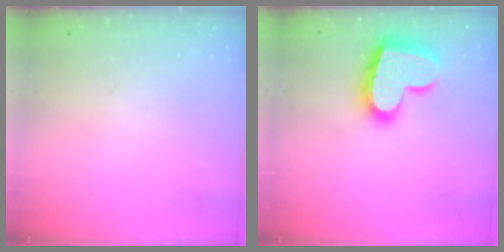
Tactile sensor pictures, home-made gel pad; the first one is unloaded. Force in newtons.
{"total": 20.3, "press": 20.3, "slide": 1.4}